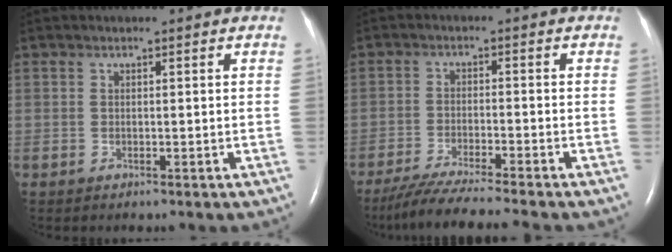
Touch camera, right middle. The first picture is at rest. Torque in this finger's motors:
{"motor_torque": [0.56, -0.60, 0.08, 0.04]}